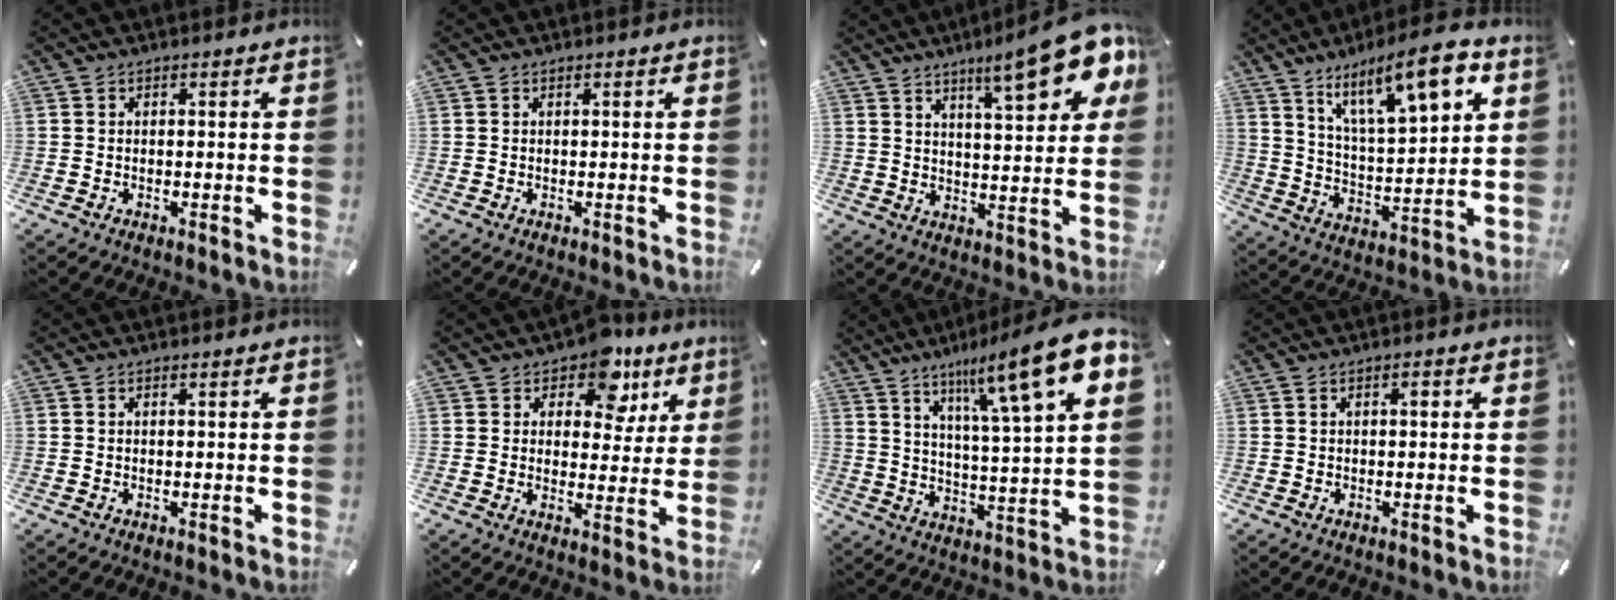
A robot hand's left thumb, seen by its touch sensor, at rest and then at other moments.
{"total": 0.0}
{"total": 16.0, "force": [10.3, 4.7, 11.3], "torque": [-0.161, -0.058, 0.164]}
{"total": 16.2, "force": [10.5, 5.2, 11.1], "torque": [-0.178, -0.054, 0.171]}
{"total": 0.0}
{"total": 10.7, "force": [6.7, 6.6, 5.1], "torque": [-0.067, -0.038, 0.116]}
{"total": 17.3, "force": [10.1, 3.1, 13.7], "torque": [-0.216, -0.053, 0.153]}
{"total": 1.2, "force": [0.3, 0.5, 1.1], "torque": [-0.021, 0.004, 0.004]}